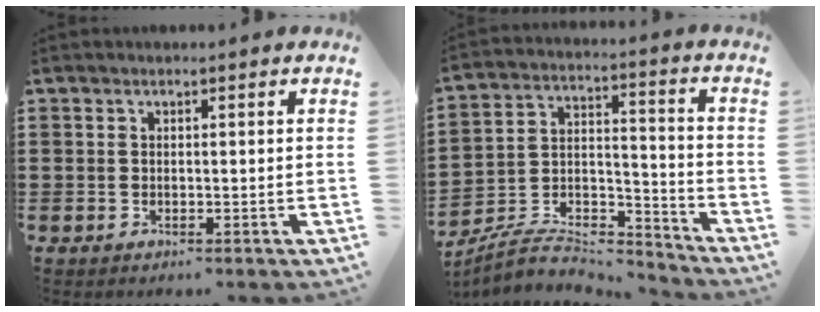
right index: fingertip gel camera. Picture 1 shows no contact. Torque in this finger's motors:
{"motor_torque": [-1.04, 0.37, -0.72, -0.21]}